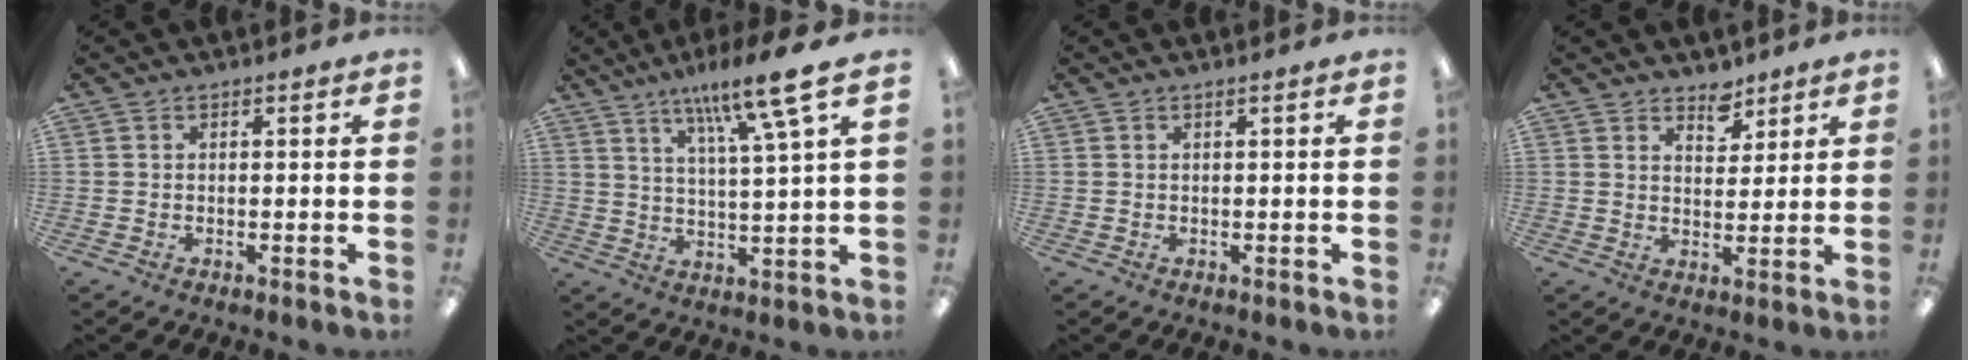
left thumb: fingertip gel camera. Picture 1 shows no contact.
{"total": 12.4, "force": [8.6, 1.0, 8.9], "torque": [-0.151, -0.042, 0.136]}
{"total": 0.8, "force": [0.3, -0.1, 0.7], "torque": [-0.011, -0.002, 0.004]}
{"total": 5.2, "force": [4.2, 2.8, 1.3], "torque": [0.004, -0.029, 0.072]}